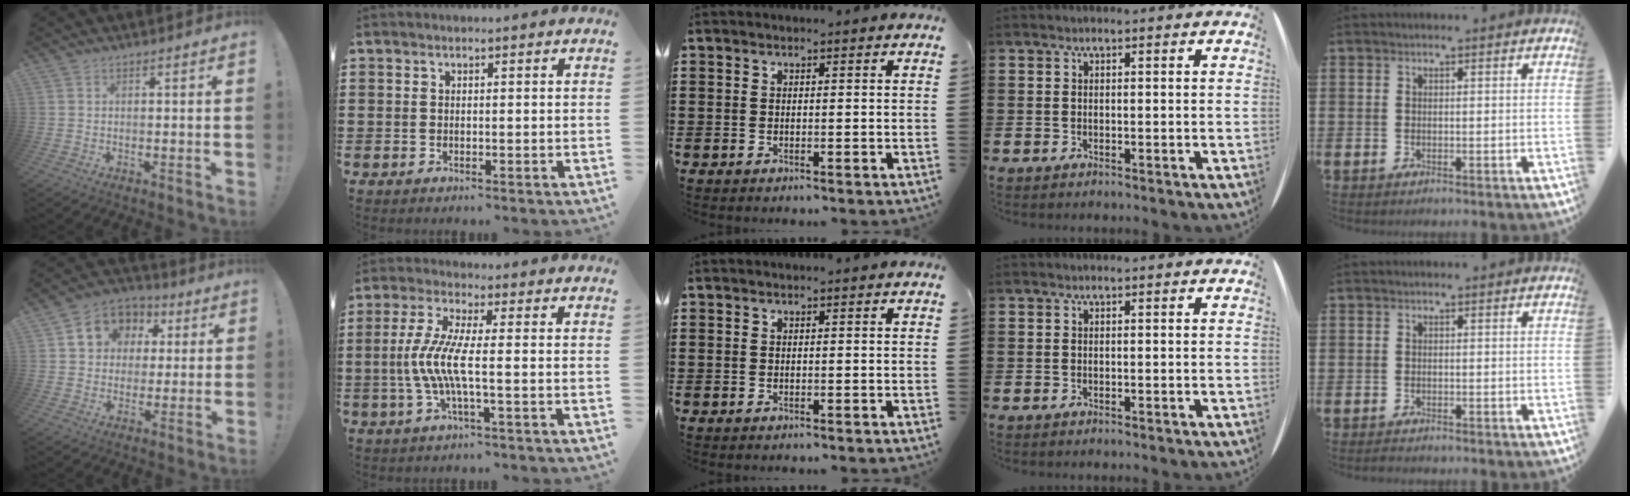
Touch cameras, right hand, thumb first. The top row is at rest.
{"thumb": {"total": 9.9, "force": [2.5, 8.9, 3.5], "torque": [-0.051, -0.006, 0.053]}, "index": {"total": 7.2, "force": [-1.4, 0.8, 7.0], "torque": [-0.166, -0.020, -0.039]}, "little": {"total": 0.6, "force": [-0.4, 0.2, 0.3], "torque": [-0.007, 0.000, -0.010]}}